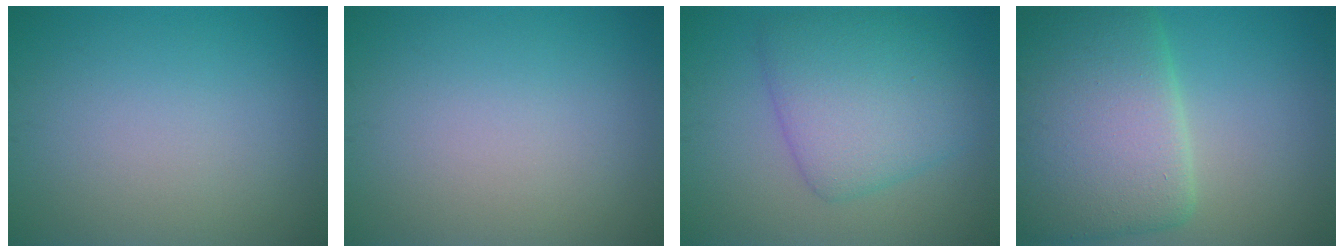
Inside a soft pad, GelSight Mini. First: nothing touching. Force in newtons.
{"total": 0.0}
{"total": 6.1, "press": 6.1, "slide": 0.2}
{"total": 11.0, "press": 11.0, "slide": 0.3}